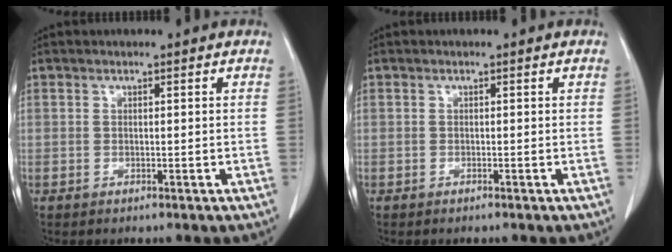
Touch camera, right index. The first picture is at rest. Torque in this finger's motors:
{"motor_torque": [-0.13, -0.09, -0.02, -0.01]}